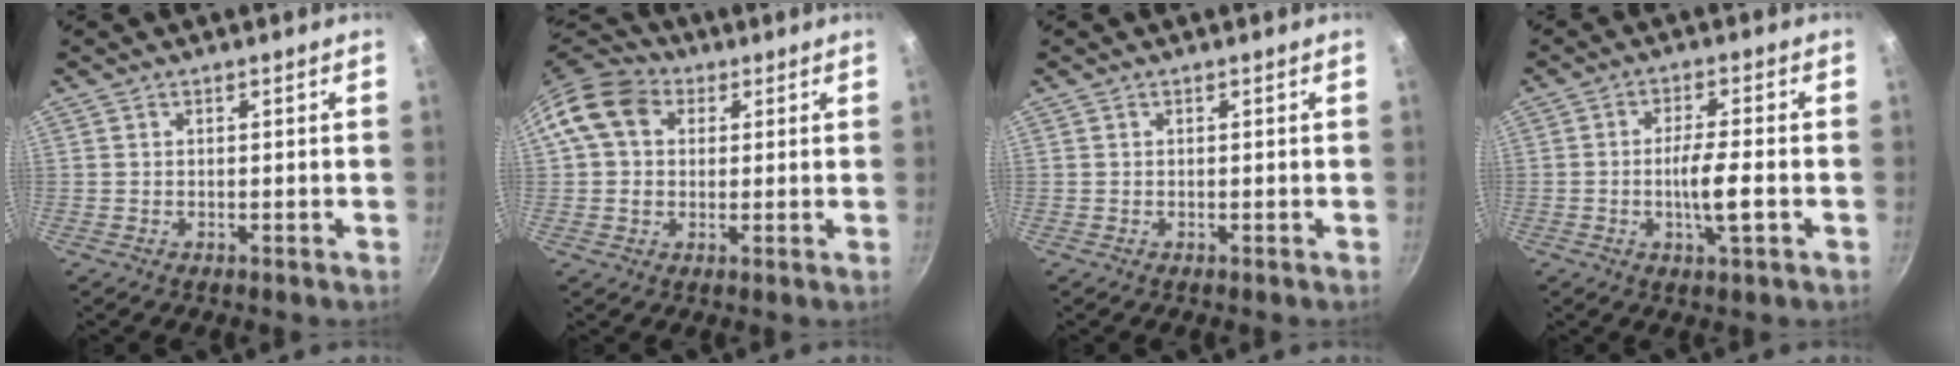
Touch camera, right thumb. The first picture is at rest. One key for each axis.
{"total": 10.6, "fx": 2.8, "fy": 8.4, "fz": 5.9, "tx": -0.089, "ty": 0.015, "tz": 0.032}
{"total": 0.0}
{"total": 6.7, "fx": -1.7, "fy": 1.1, "fz": 6.4, "tx": -0.117, "ty": 0.010, "tz": -0.032}